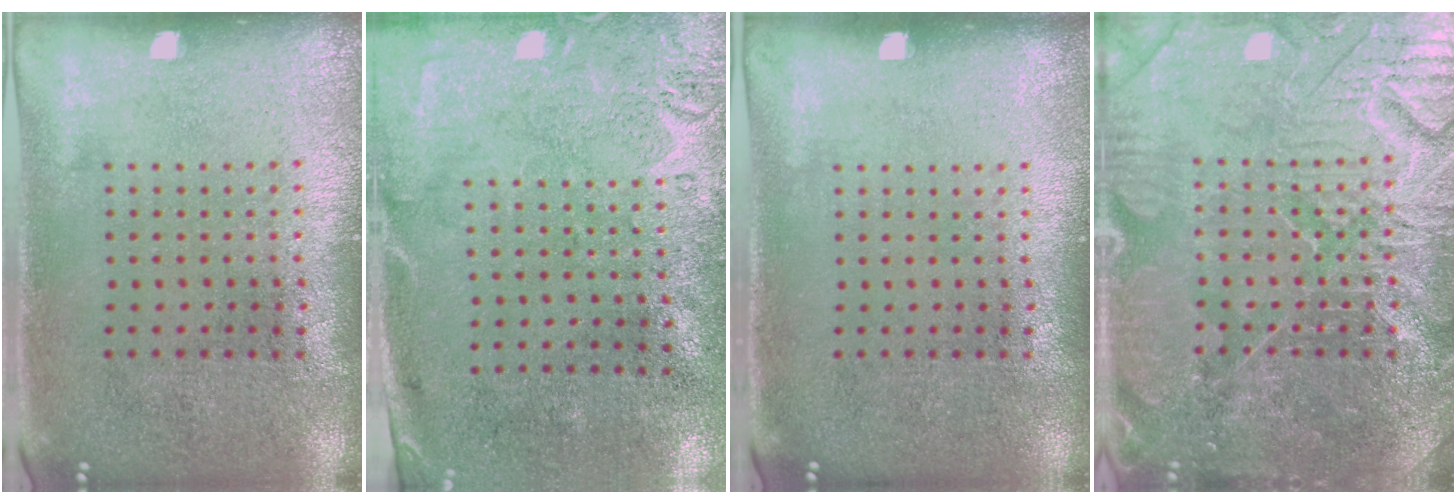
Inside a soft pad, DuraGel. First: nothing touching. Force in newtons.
{"total": 2.8, "press": 2.2, "slide": 1.7}
{"total": 0.0}
{"total": 5.0, "press": 4.9, "slide": 0.7}